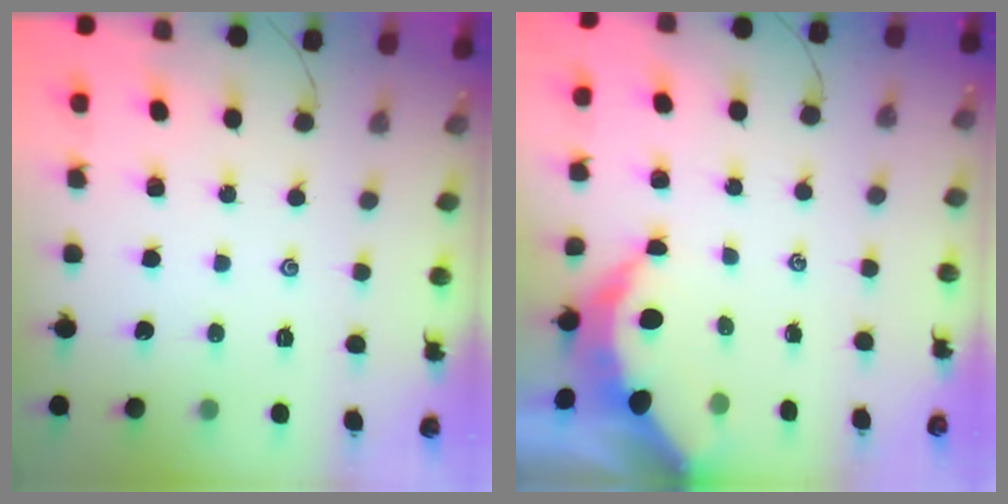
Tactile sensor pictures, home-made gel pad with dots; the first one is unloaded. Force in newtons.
{"total": 5.2, "press": 5.1, "slide": 0.7}